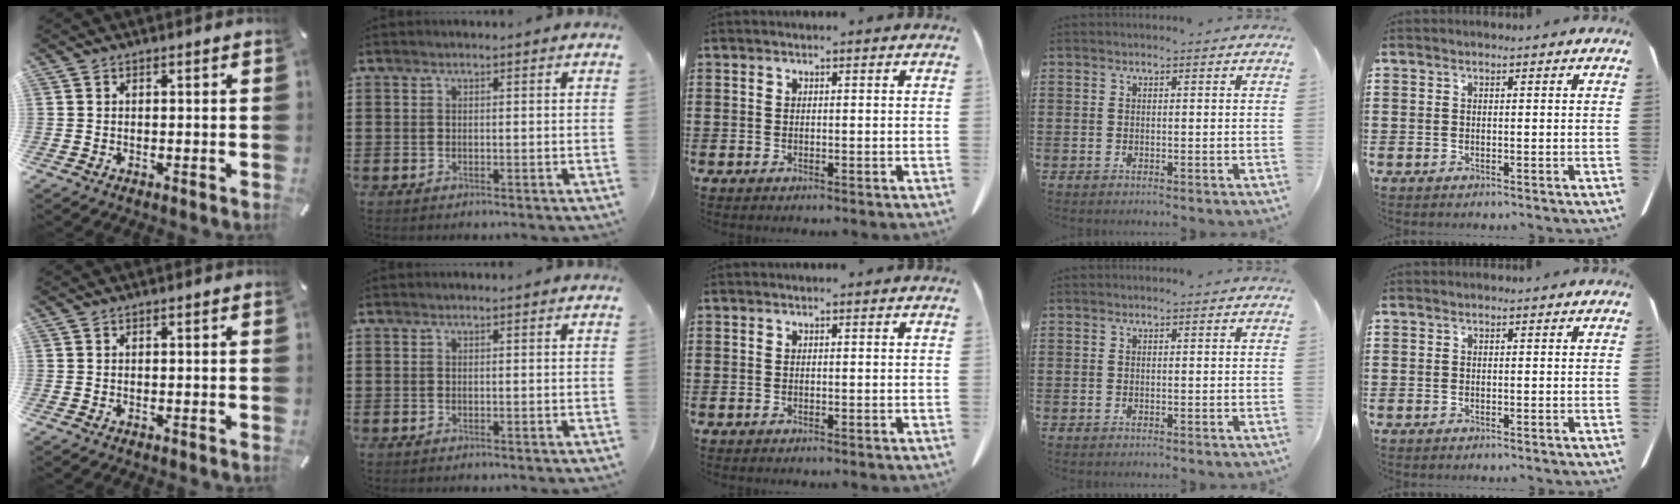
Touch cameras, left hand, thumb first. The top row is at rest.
{}